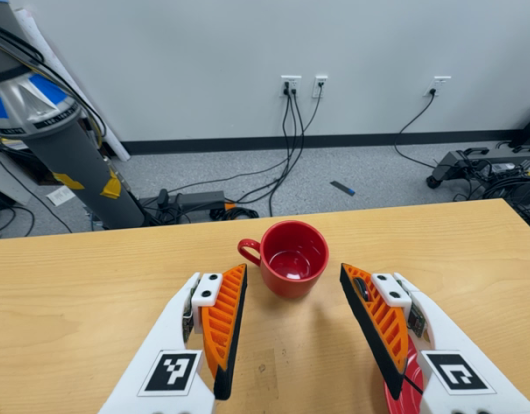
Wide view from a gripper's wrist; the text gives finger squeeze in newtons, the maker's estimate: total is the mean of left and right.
{"total": 0.0}